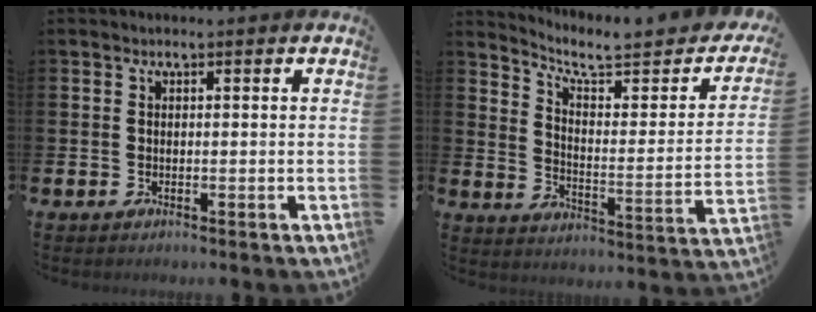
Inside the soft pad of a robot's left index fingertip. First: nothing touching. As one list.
[{"total": 6.0, "force": [5.1, 1.3, 2.9], "torque": [-0.071, -0.043, 0.077]}]